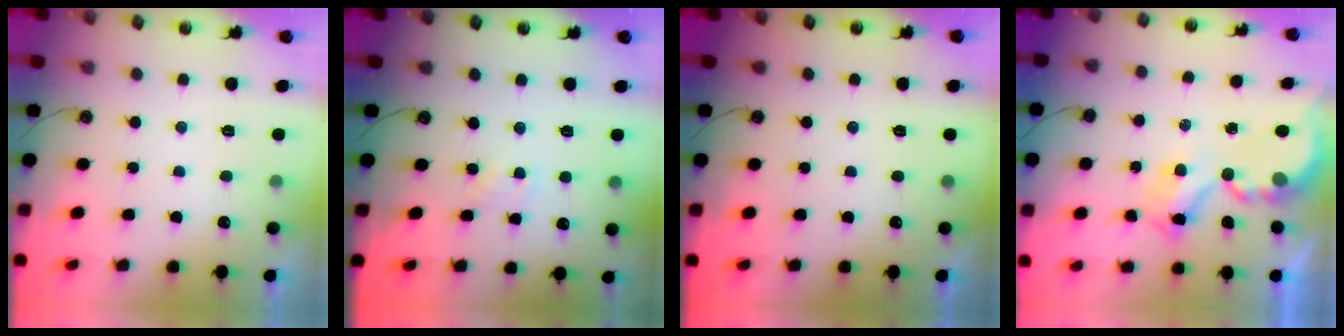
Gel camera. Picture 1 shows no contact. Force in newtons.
{"total": 2.4, "press": 2.4, "slide": 0.3}
{"total": 0.0}
{"total": 5.2, "press": 5.1, "slide": 0.4}